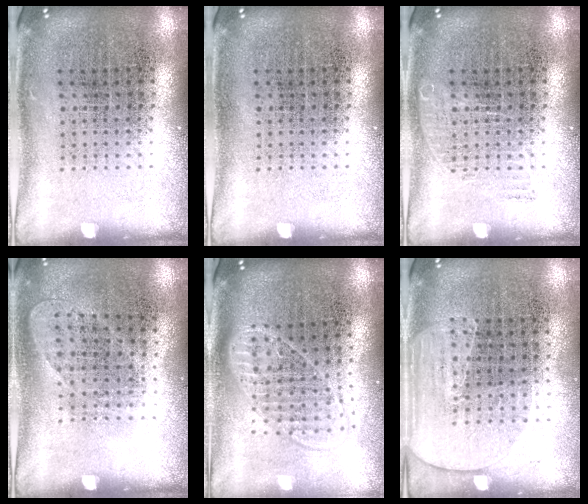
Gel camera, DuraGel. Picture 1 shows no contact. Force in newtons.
{"total": 0.0}
{"total": 0.8, "press": 0.8, "slide": 0.1}
{"total": 0.9, "press": 0.8, "slide": 0.4}
{"total": 1.8, "press": 1.5, "slide": 1.0}
{"total": 1.6, "press": 1.4, "slide": 0.8}